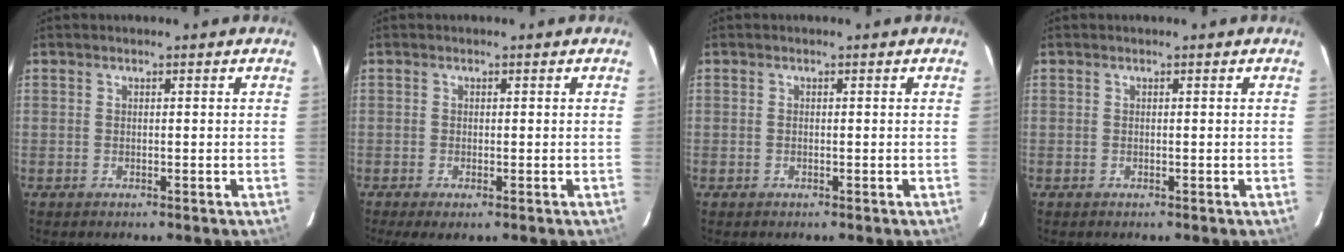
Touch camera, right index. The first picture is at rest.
{"total": 2.3, "force": [-1.0, 0.6, 1.9], "torque": [-0.041, -0.008, -0.016]}
{"total": 0.0}
{"total": 0.0}